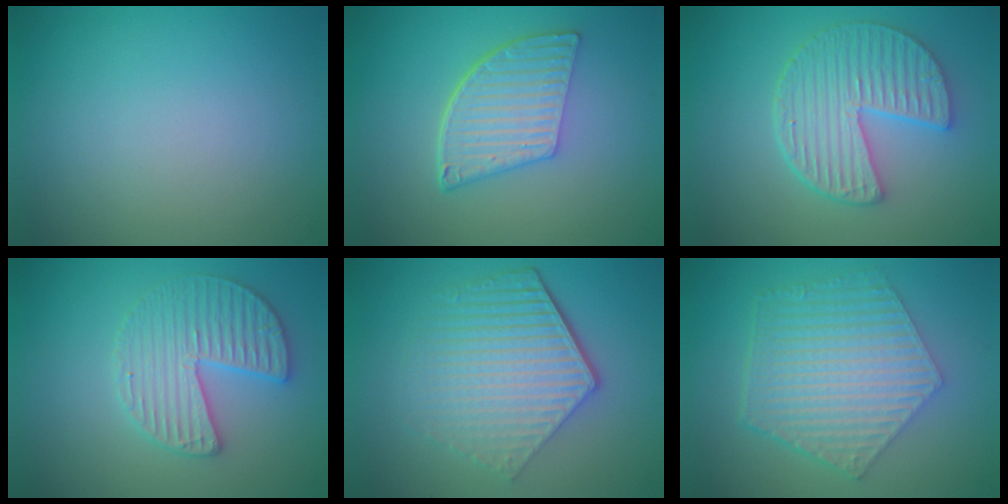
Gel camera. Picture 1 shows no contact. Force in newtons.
{"total": 5.9, "press": 4.3, "slide": 4.0}
{"total": 5.4, "press": 4.5, "slide": 3.0}
{"total": 3.7, "press": 3.6, "slide": 0.7}
{"total": 6.1, "press": 4.4, "slide": 4.3}
{"total": 6.8, "press": 4.8, "slide": 4.7}